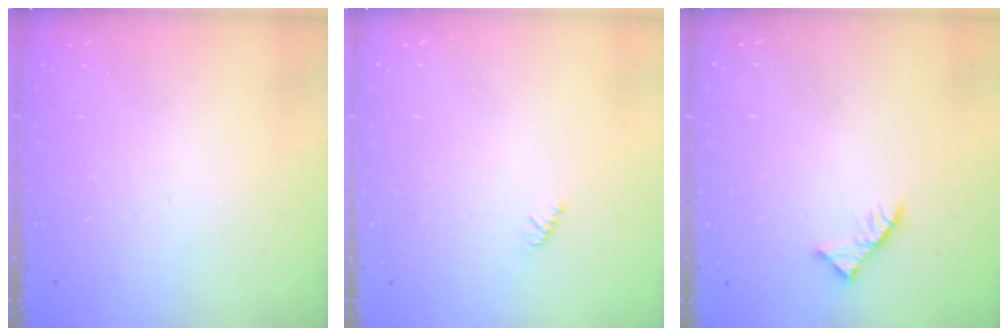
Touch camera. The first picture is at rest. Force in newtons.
{"total": 1.6, "press": 1.5, "slide": 0.4}
{"total": 2.9, "press": 2.9, "slide": 0.4}